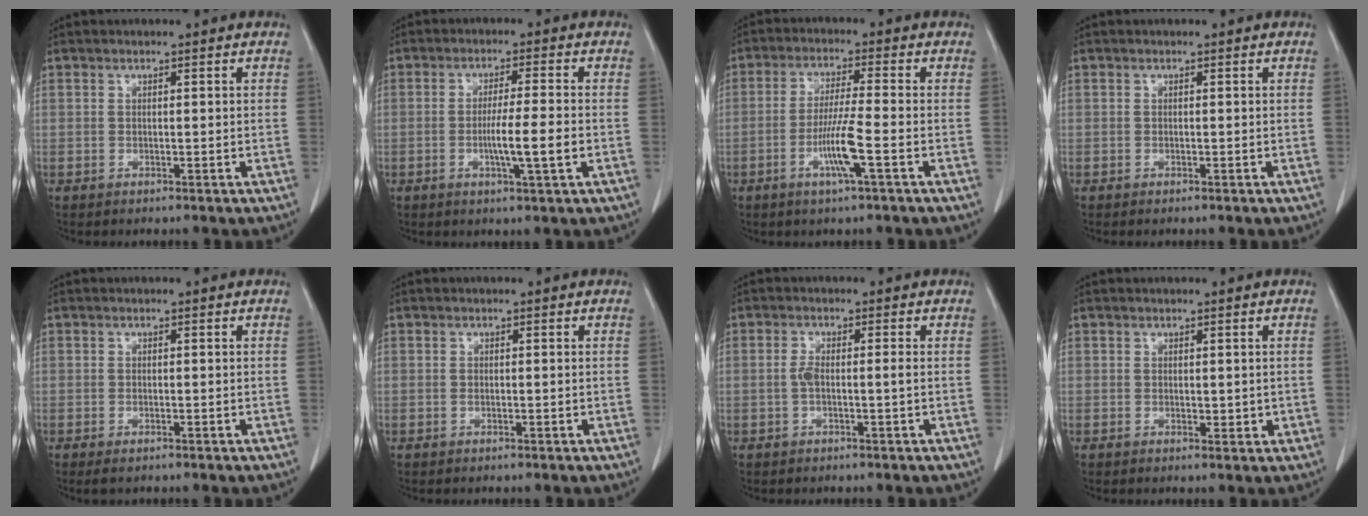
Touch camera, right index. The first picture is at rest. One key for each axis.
{"total": 6.3, "fx": -1.5, "fy": -0.3, "fz": 6.1, "tx": -0.104, "ty": -0.009, "tz": -0.025}
{"total": 6.7, "fx": -2.4, "fy": -0.5, "fz": 6.3, "tx": -0.121, "ty": -0.007, "tz": -0.045}
{"total": 0.0}
{"total": 1.3, "fx": -0.8, "fy": 0.4, "fz": 0.9, "tx": -0.022, "ty": -0.005, "tz": -0.007}
{"total": 0.0}
{"total": 2.1, "fx": -0.3, "fy": 0.3, "fz": 2.1, "tx": -0.043, "ty": 0.005, "tz": -0.003}
{"total": 1.2, "fx": 0.2, "fy": 0.8, "fz": 0.9, "tx": -0.010, "ty": -0.001, "tz": 0.007}